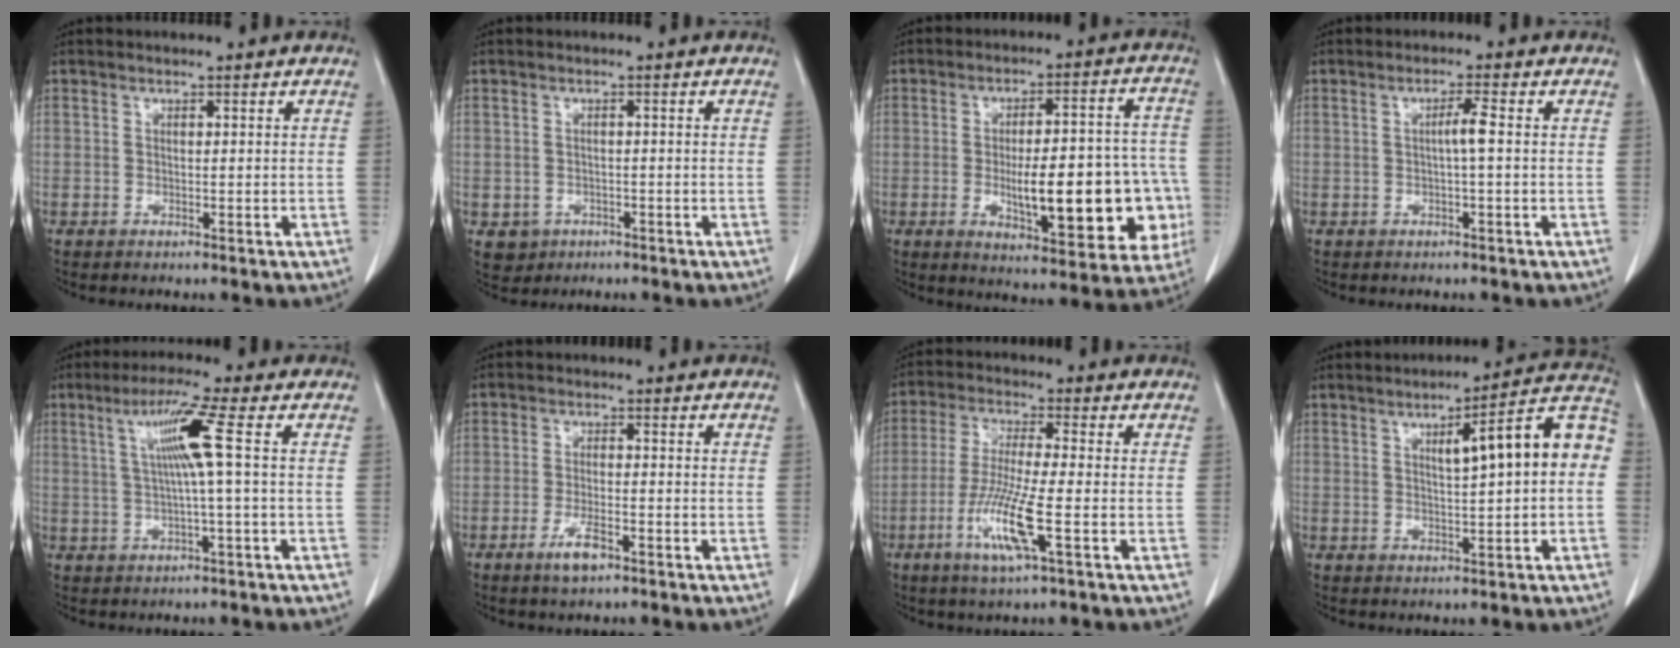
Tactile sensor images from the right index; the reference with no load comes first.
{"total": 2.7, "force": [-1.1, 2.4, 0.5], "torque": [-0.003, 0.005, -0.008]}
{"total": 18.9, "force": [-4.1, 5.5, 17.6], "torque": [-0.189, 0.032, -0.035]}
{"total": 2.2, "force": [-0.1, -0.3, 2.2], "torque": [-0.038, 0.001, -0.003]}
{"total": 6.8, "force": [1.4, -1.3, 6.6], "torque": [-0.125, 0.012, 0.031]}
{"total": 3.8, "force": [-2.3, 0.8, 2.9], "torque": [-0.058, -0.003, -0.038]}
{"total": 9.5, "force": [-3.5, 0.1, 8.9], "torque": [-0.183, -0.018, -0.070]}
{"total": 11.3, "force": [1.5, 1.3, 11.1], "torque": [-0.148, 0.032, 0.014]}